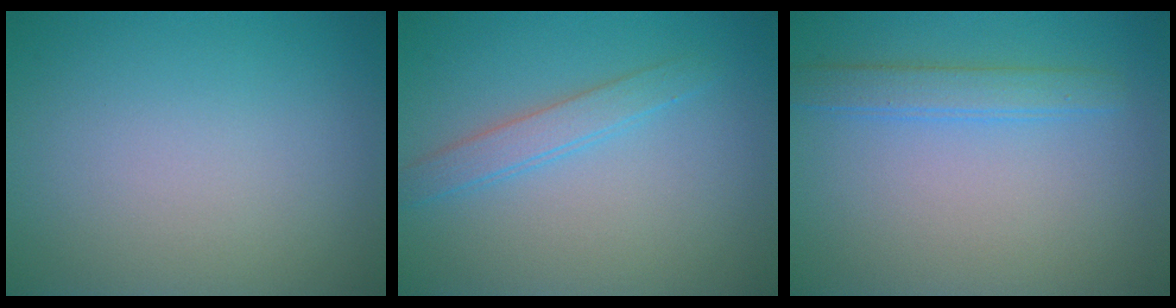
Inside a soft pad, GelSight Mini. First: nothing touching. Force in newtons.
{"total": 1.7, "press": 1.7, "slide": 0.1}
{"total": 2.3, "press": 2.3, "slide": 0.2}